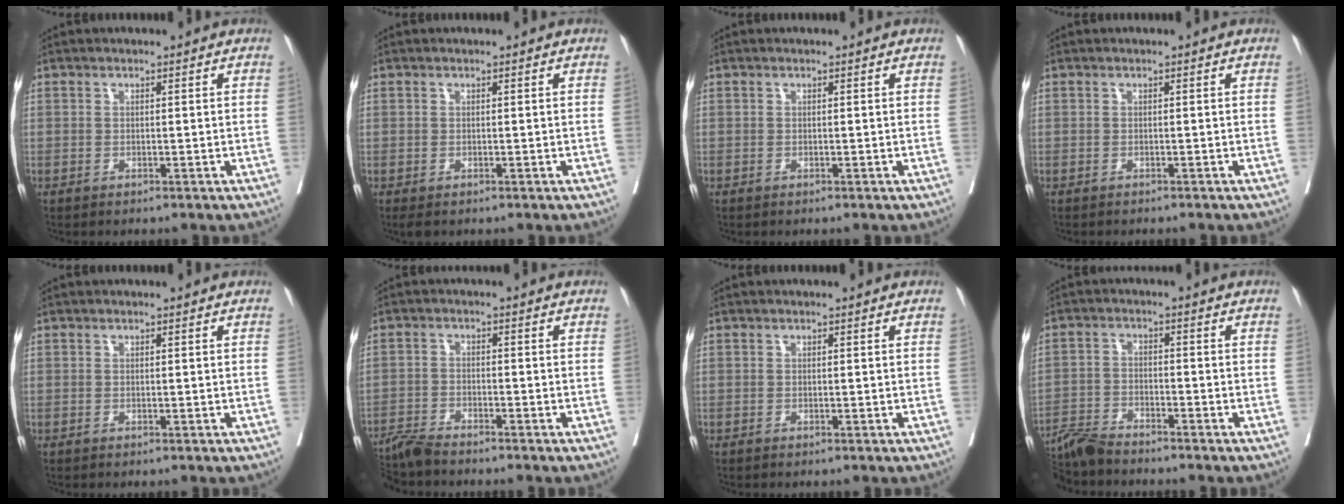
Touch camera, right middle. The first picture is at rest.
{"total": 1.2, "force": [-0.9, 0.5, 0.6], "torque": [-0.008, -0.003, -0.012]}
{"total": 0.0}
{"total": 2.3, "force": [-2.1, 0.4, 0.8], "torque": [-0.014, -0.003, -0.024]}
{"total": 0.0}
{"total": 5.0, "force": [-4.7, -0.4, 1.4], "torque": [-0.020, -0.021, -0.091]}
{"total": 0.0}
{"total": 6.7, "force": [-6.5, 0.0, 1.8], "torque": [-0.027, -0.017, -0.121]}